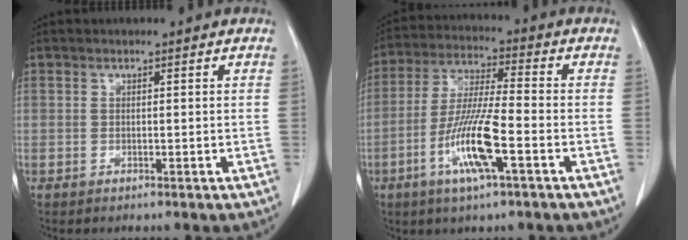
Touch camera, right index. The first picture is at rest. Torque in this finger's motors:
{"motor_torque": [1.11, -0.98, 0.30, 0.21]}